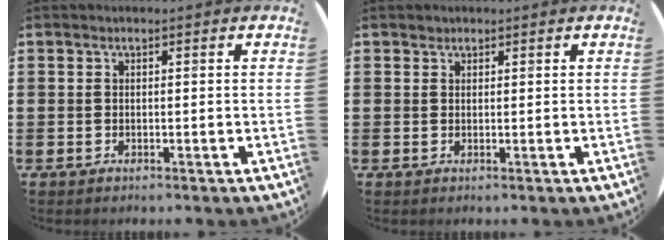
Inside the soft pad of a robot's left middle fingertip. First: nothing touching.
{"total": 0.8, "force": [0.7, 0.3, -0.1], "torque": [0.003, 0.003, 0.013]}